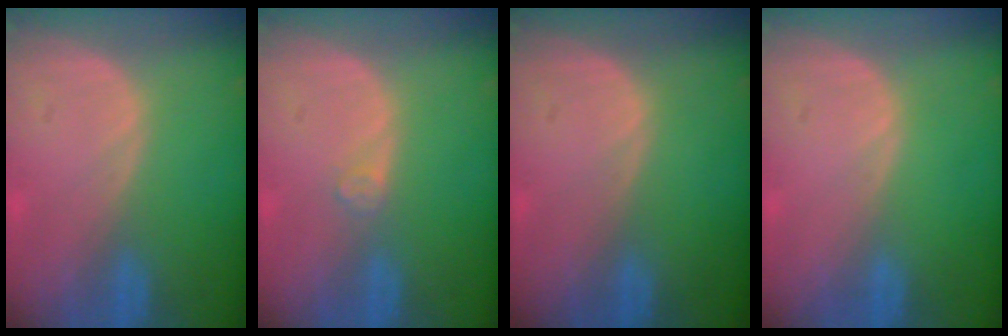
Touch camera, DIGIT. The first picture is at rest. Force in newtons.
{"total": 1.2, "press": 1.2, "slide": 0.3}
{"total": 0.0}
{"total": 0.0}